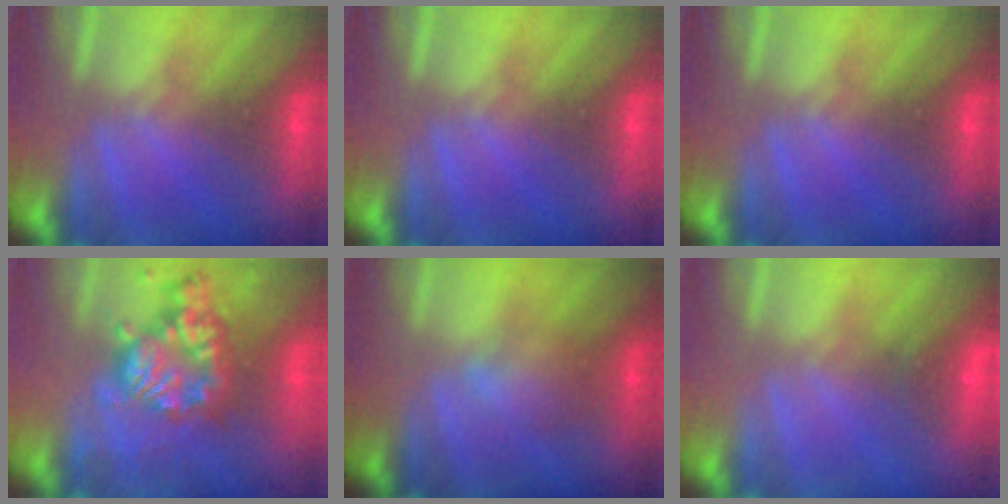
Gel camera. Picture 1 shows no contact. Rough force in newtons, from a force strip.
{"total": 0.0}
{"total": 0.0}
{"total": 7.3}
{"total": 2.1}
{"total": 2.4}